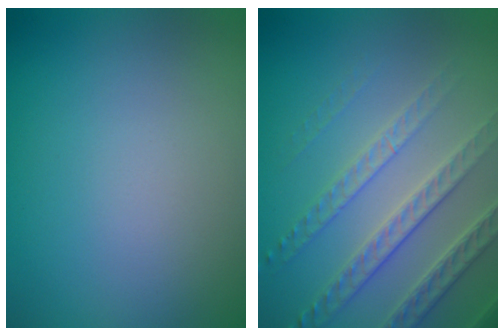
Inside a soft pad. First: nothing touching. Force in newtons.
{"total": 4.7, "press": 4.0, "slide": 2.5}